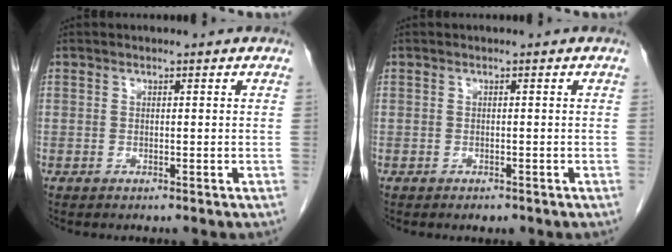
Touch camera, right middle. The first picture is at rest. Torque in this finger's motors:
{"motor_torque": [0.40, -0.21, 0.02, 0.01]}